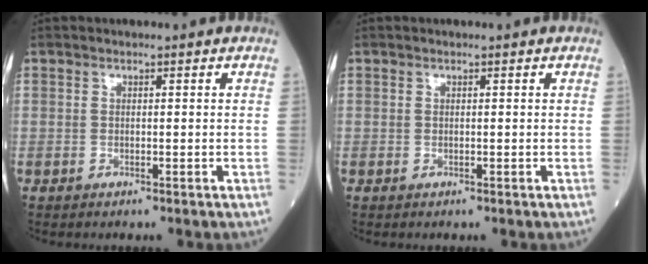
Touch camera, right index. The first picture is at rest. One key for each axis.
{"total": 0.0}